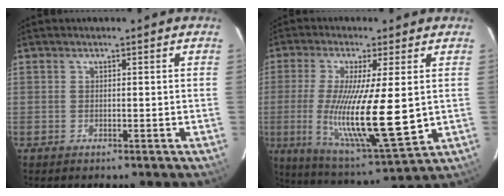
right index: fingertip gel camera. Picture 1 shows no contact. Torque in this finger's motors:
{"motor_torque": [1.43, -0.67, 1.05, 0.21]}